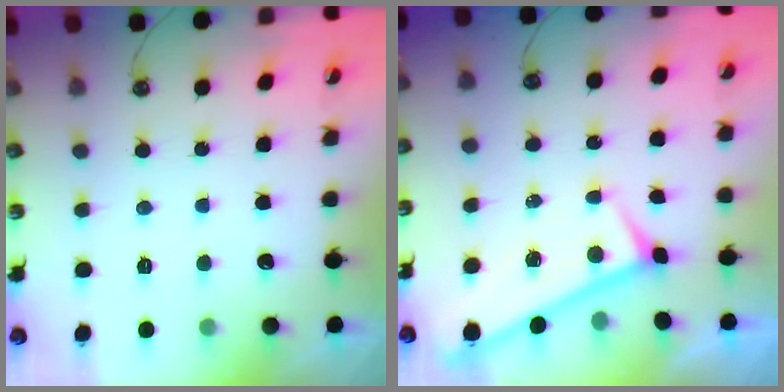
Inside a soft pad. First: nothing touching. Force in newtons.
{"total": 0.0}